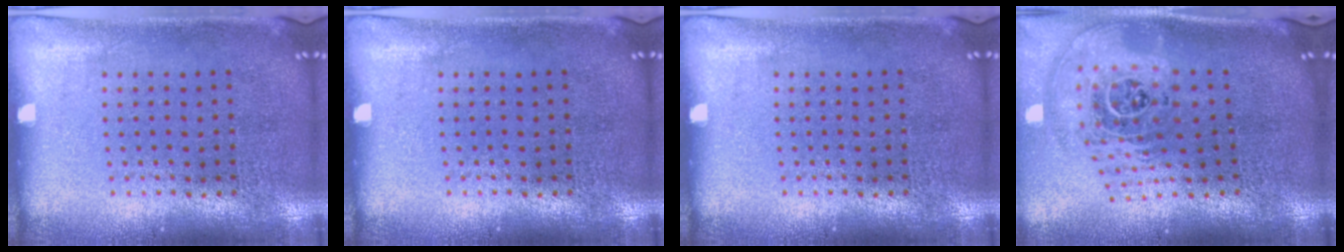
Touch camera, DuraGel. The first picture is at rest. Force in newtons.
{"total": 0.0}
{"total": 0.0}
{"total": 2.8, "press": 1.9, "slide": 2.0}